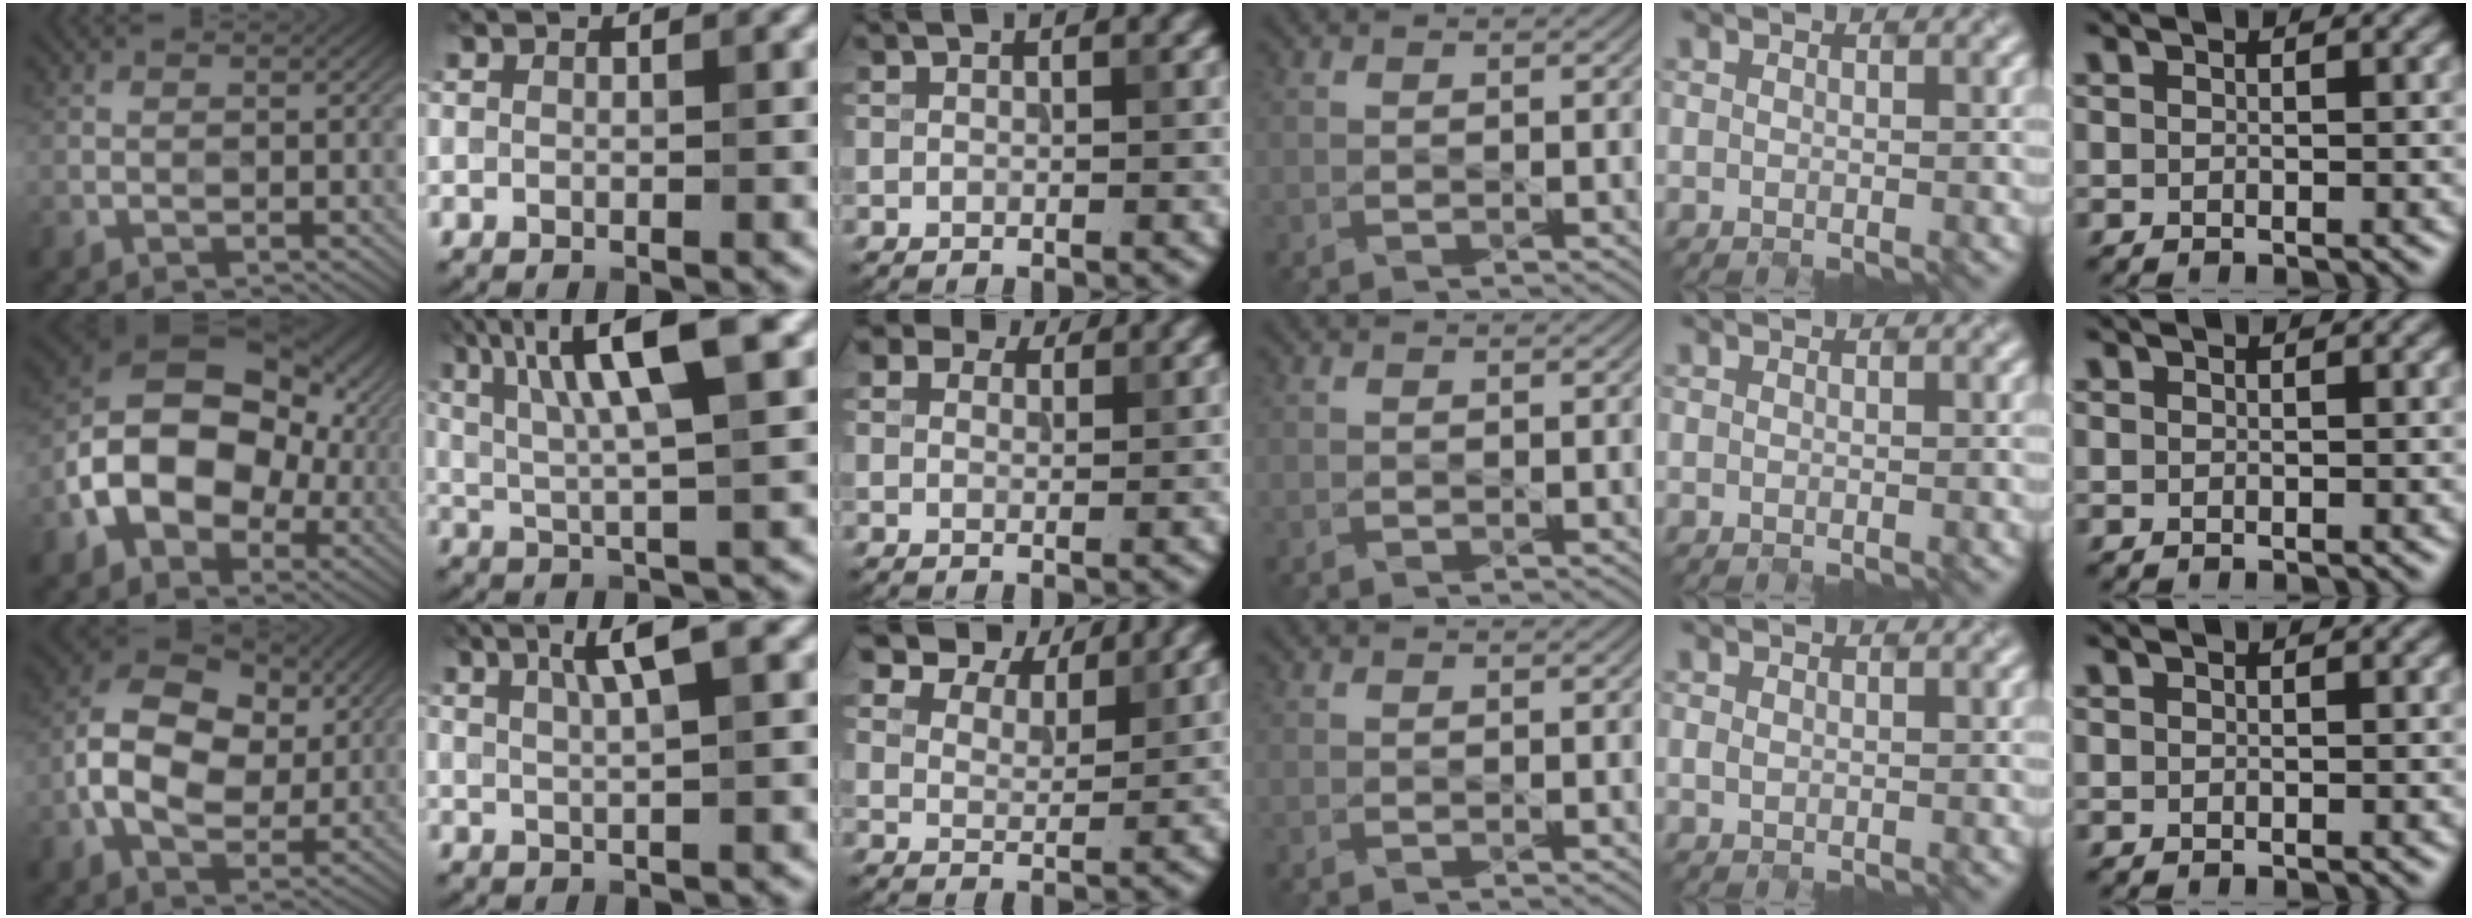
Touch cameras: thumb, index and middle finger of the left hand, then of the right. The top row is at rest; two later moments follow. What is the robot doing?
{"motion": "open", "object": "folder"}